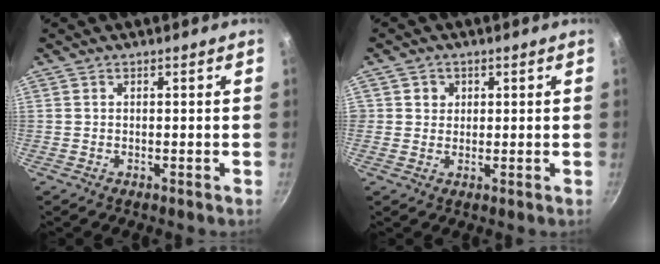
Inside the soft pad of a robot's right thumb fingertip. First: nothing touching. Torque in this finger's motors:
{"motor_torque": [0.04, 0.67, 0.93, -0.67, 0.39]}